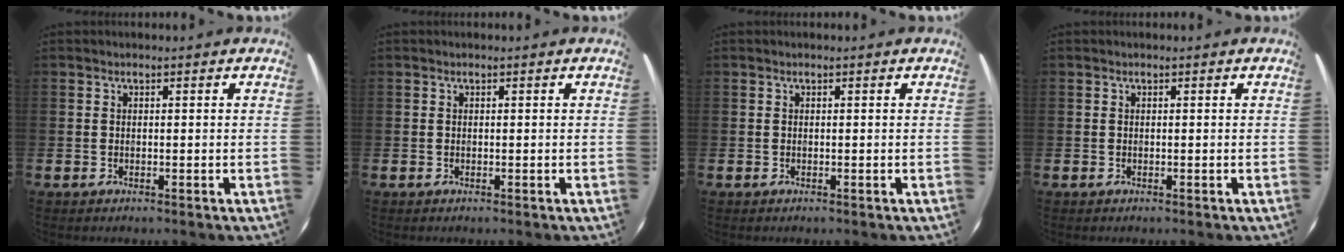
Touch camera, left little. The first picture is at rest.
{"total": 0.0}
{"total": 0.0}
{"total": 0.0}